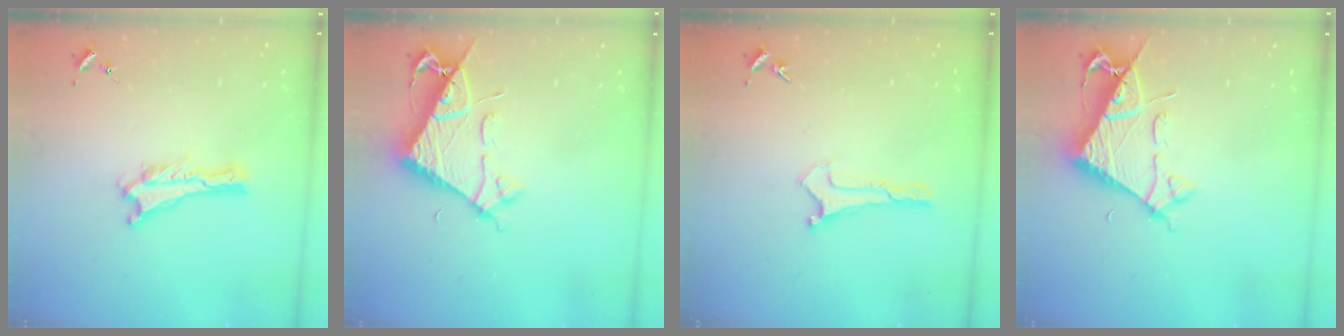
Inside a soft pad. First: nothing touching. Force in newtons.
{"total": 6.5, "press": 6.5, "slide": 0.7}
{"total": 0.0}
{"total": 7.2, "press": 7.2, "slide": 0.7}